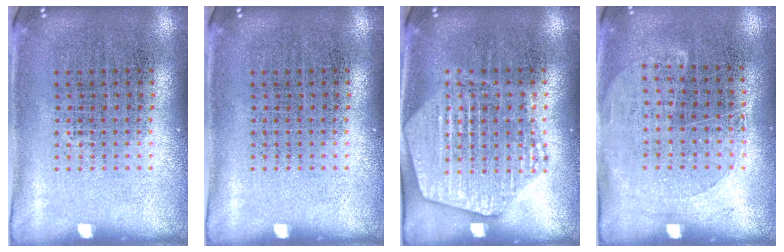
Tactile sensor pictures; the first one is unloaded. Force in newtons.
{"total": 0.0}
{"total": 1.6, "press": 1.6, "slide": 0.2}
{"total": 1.2, "press": 1.0, "slide": 0.7}